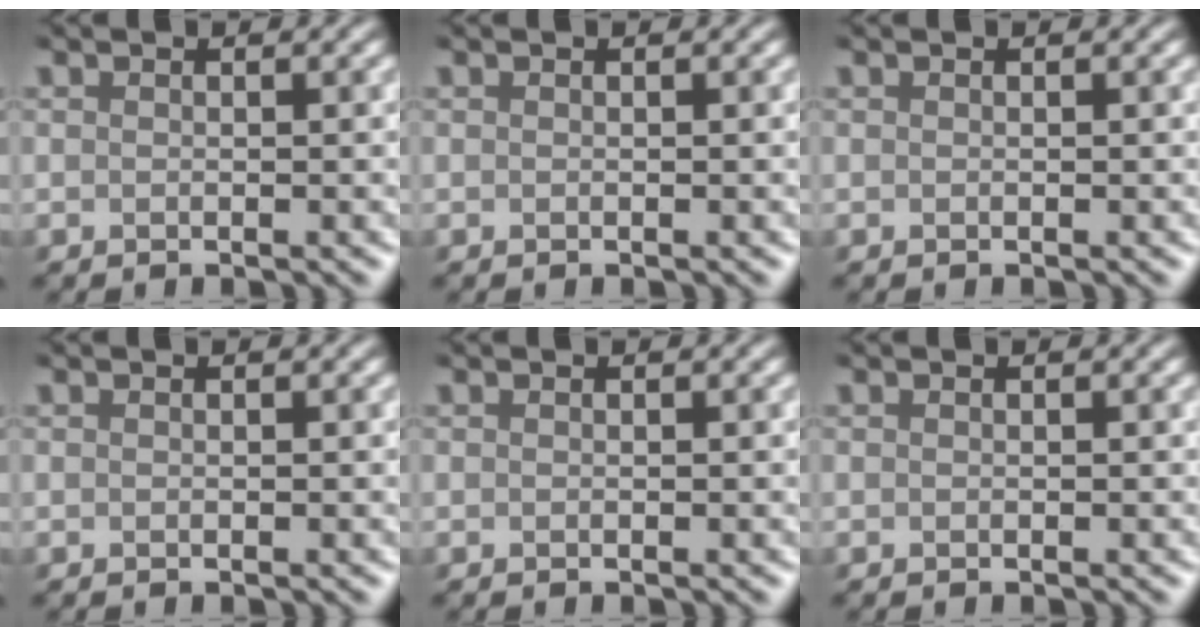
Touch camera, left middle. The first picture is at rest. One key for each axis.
{"total": 0.0}
{"total": 0.0}
{"total": 0.0}
{"total": 0.0}
{"total": 0.0}